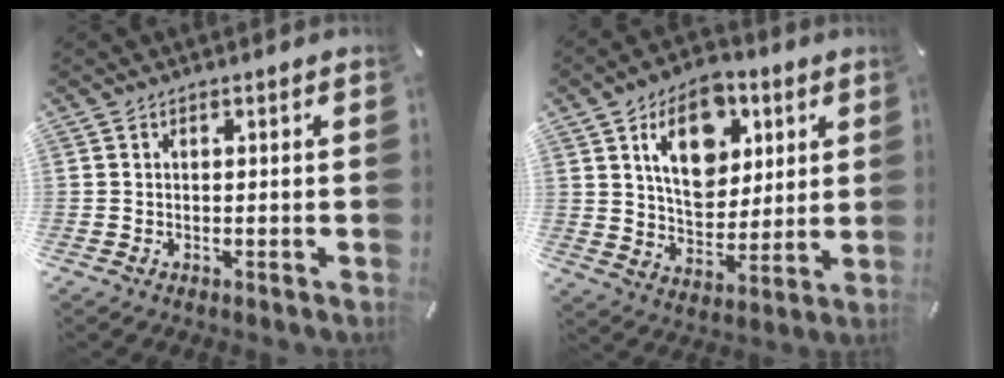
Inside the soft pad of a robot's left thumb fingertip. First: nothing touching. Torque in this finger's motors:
{"motor_torque": [2.39, 2.61, 0.45, -0.35, 0.16]}